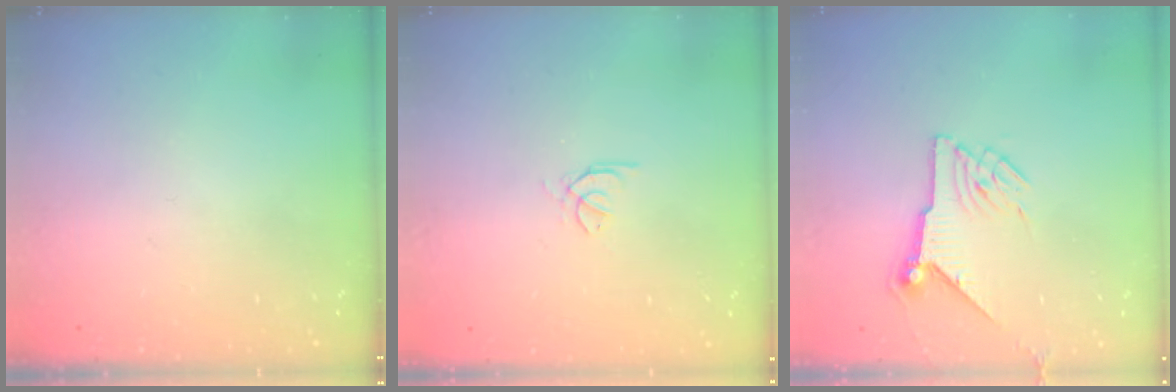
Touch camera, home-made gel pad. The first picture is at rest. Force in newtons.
{"total": 0.6, "press": 0.4, "slide": 0.3}
{"total": 7.7, "press": 7.7, "slide": 0.3}